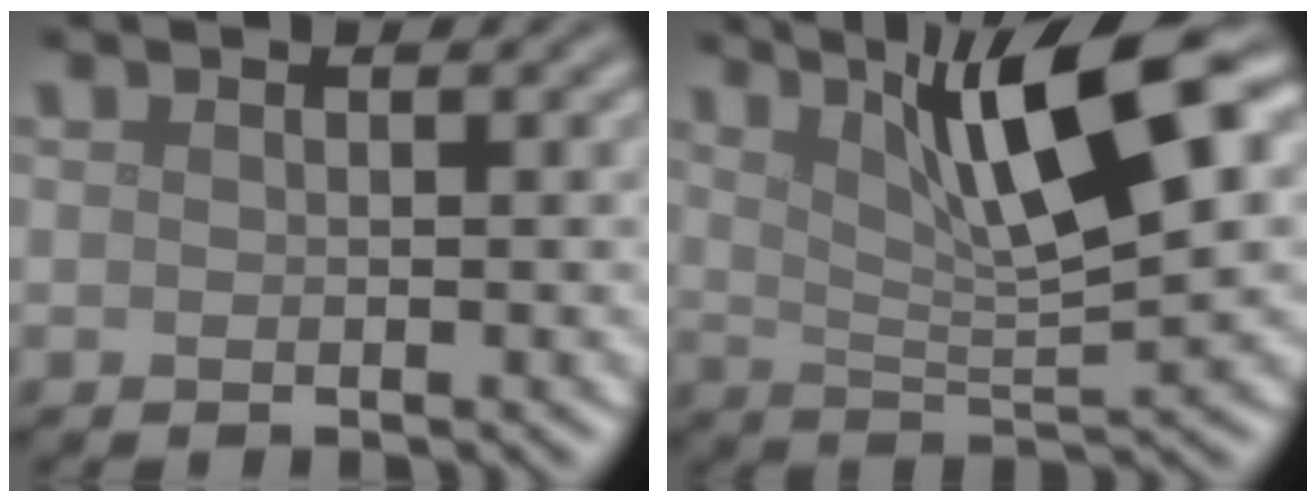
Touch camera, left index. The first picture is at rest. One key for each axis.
{"total": 10.1, "fx": 4.4, "fy": 2.2, "fz": 8.8, "tx": -0.134, "ty": 0.010, "tz": 0.075}